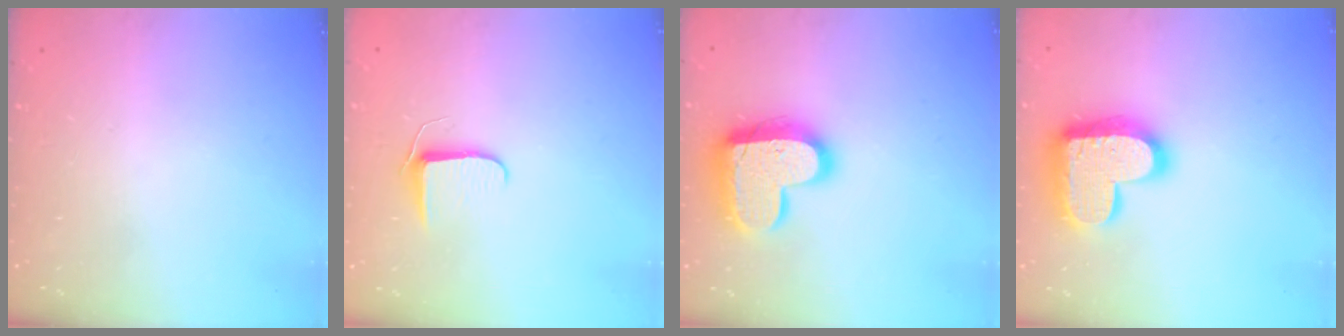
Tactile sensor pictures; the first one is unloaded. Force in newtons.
{"total": 6.4, "press": 6.3, "slide": 0.8}
{"total": 18.3, "press": 18.2, "slide": 1.2}
{"total": 18.7, "press": 18.7, "slide": 1.2}